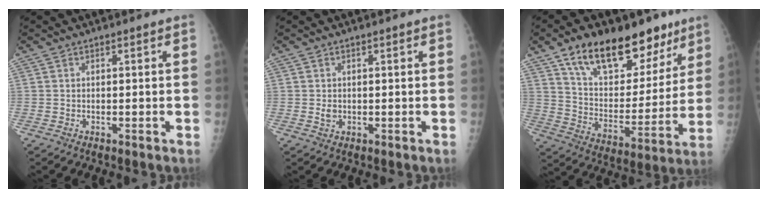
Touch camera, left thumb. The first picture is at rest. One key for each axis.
{"total": 1.4, "fx": 0.1, "fy": 1.1, "fz": 0.8, "tx": -0.012, "ty": -0.001, "tz": 0.006}
{"total": 23.7, "fx": 15.2, "fy": 12.1, "fz": 13.6, "tx": -0.166, "ty": -0.050, "tz": 0.252}